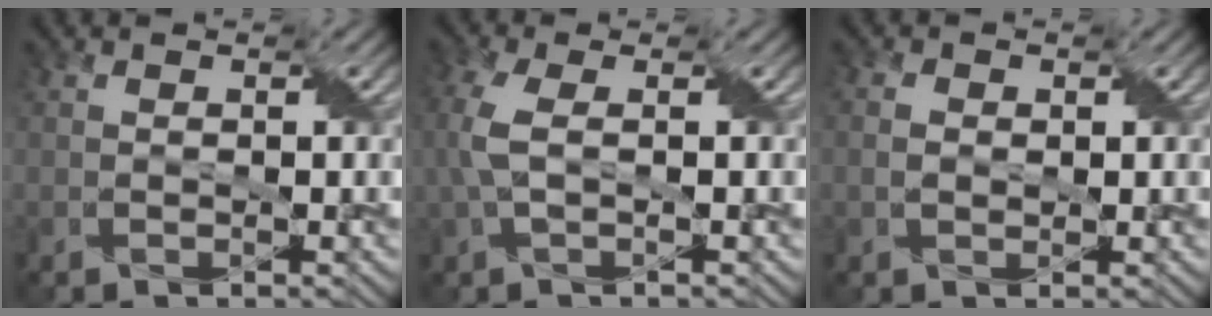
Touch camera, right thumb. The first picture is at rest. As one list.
[{"total": 4.1, "force": [0.4, 1.8, 3.7], "torque": [-0.107, 0.010, 0.006]}, {"total": 2.0, "force": [0.2, 1.6, 1.3], "torque": [-0.032, 0.001, 0.005]}]